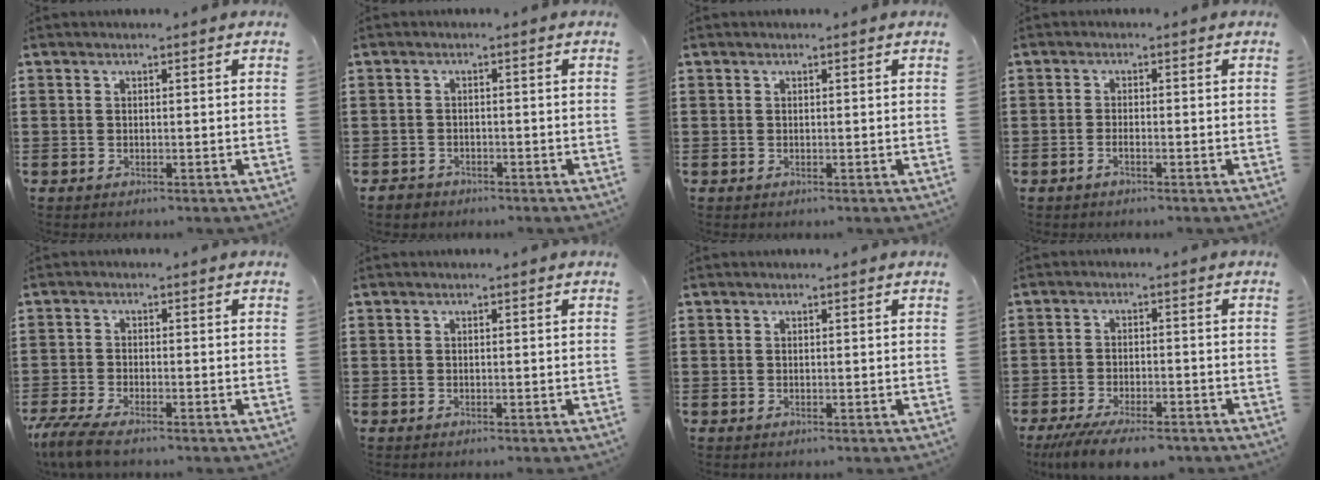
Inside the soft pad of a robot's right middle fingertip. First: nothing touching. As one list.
[{"total": 1.2, "force": [-1.1, 0.5, 0.0], "torque": [-0.005, 0.002, -0.025]}, {"total": 0.0}, {"total": 1.2, "force": [-0.8, 0.2, 0.9], "torque": [-0.018, -0.003, -0.013]}, {"total": 4.0, "force": [-3.3, 0.3, 2.1], "torque": [-0.063, -0.017, -0.071]}, {"total": 0.0}, {"total": 0.0}, {"total": 5.8, "force": [-4.9, 1.0, 2.9], "torque": [-0.064, -0.009, -0.095]}]